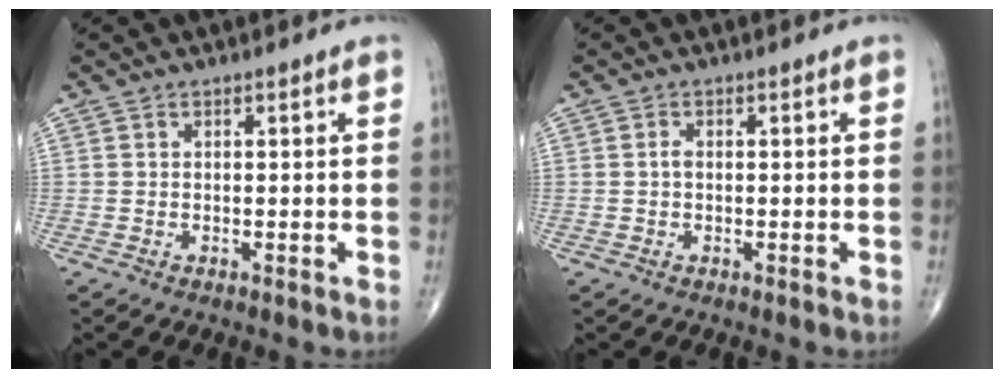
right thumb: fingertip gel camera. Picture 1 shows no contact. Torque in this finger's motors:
{"motor_torque": [-0.10, -0.10, 0.13, -0.01, 0.02]}